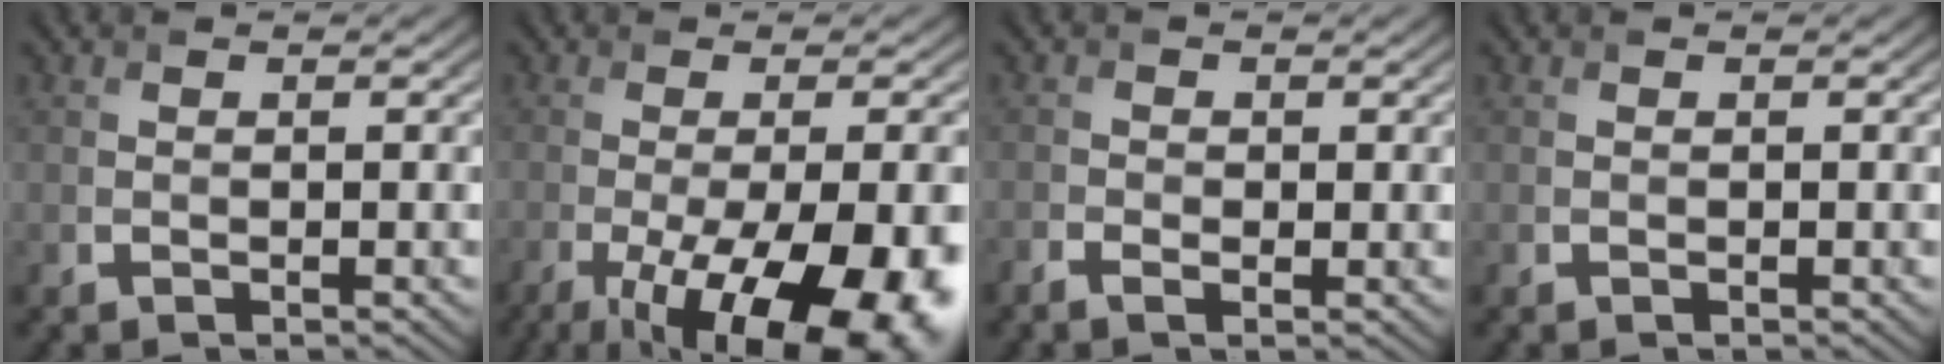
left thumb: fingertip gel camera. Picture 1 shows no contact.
{"total": 15.5, "force": [-7.0, 5.1, 12.8], "torque": [-0.202, -0.023, -0.089]}
{"total": 1.9, "force": [-0.8, 1.2, 1.2], "torque": [-0.033, -0.005, -0.016]}
{"total": 0.0}